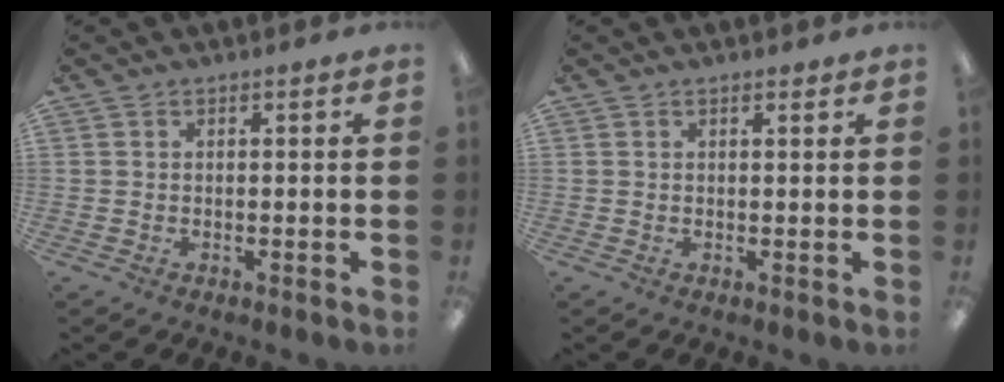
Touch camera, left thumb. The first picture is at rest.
{"total": 0.8, "force": [0.7, 0.2, 0.4], "torque": [-0.008, 0.000, 0.014]}